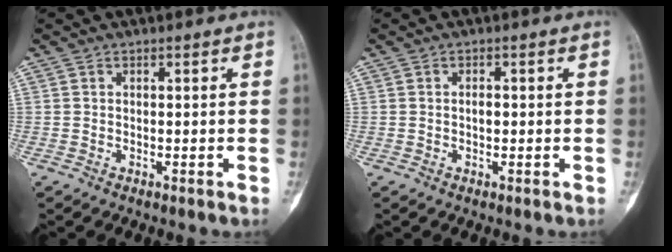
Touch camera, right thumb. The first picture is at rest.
{"total": 1.1, "force": [-0.1, 0.7, 0.9], "torque": [-0.013, 0.002, -0.002]}